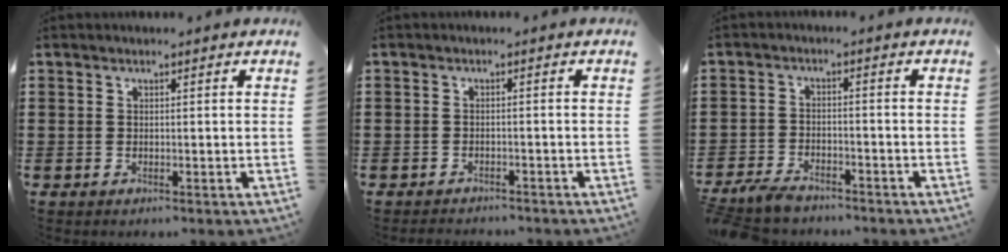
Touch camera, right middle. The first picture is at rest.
{"total": 1.6, "force": [-1.6, 0.1, -0.2], "torque": [-0.001, 0.001, -0.036]}
{"total": 4.0, "force": [-3.6, 1.1, 1.2], "torque": [-0.043, 0.000, -0.081]}